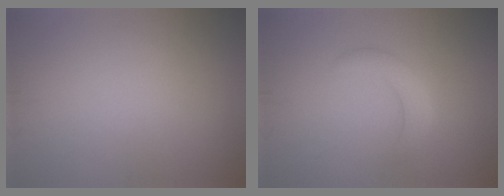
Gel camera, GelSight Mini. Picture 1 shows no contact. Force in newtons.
{"total": 2.5, "press": 2.5, "slide": 0.1}